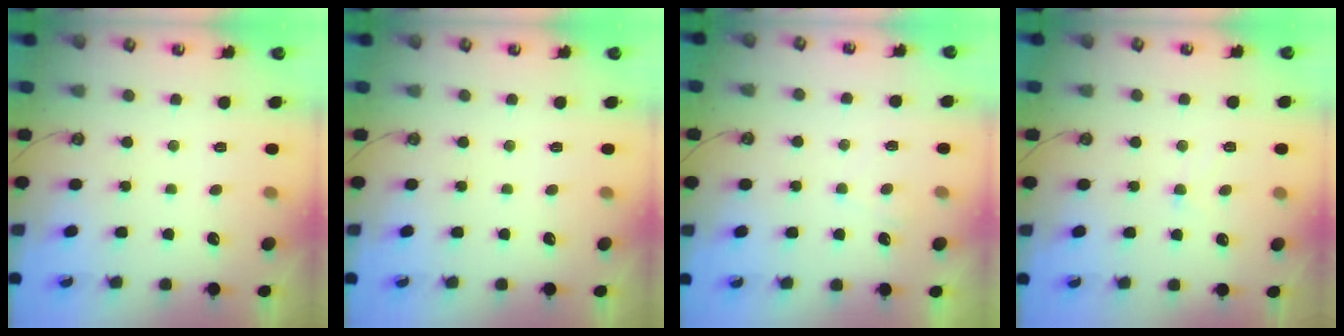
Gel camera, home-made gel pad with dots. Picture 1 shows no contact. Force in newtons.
{"total": 0.0}
{"total": 2.0, "press": 2.0, "slide": 0.4}
{"total": 1.9, "press": 1.9, "slide": 0.4}